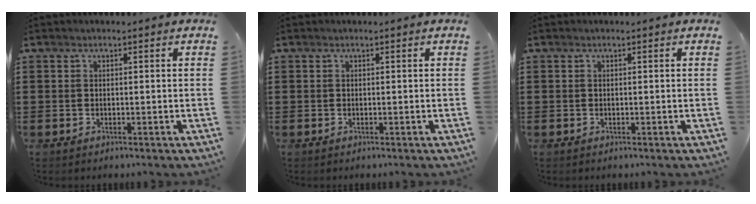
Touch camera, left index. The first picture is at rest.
{"total": 0.0}
{"total": 0.0}